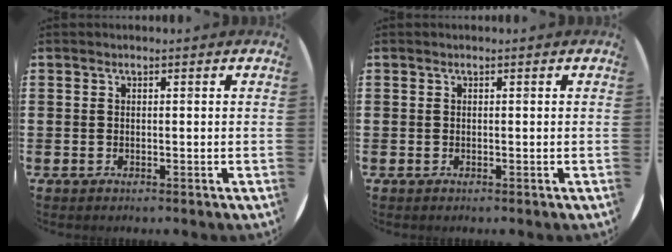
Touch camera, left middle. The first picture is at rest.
{"total": 0.0}